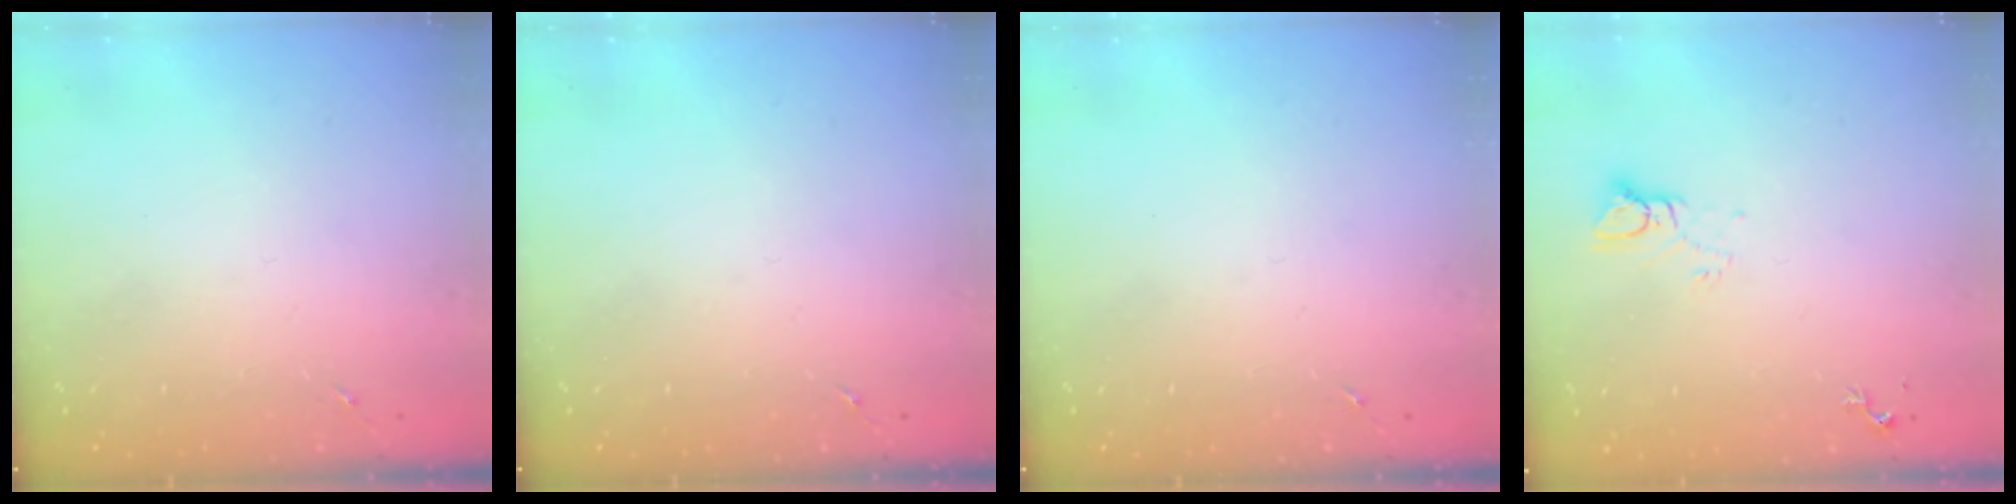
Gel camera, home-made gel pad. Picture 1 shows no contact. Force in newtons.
{"total": 0.0}
{"total": 0.0}
{"total": 3.9, "press": 3.9, "slide": 0.3}